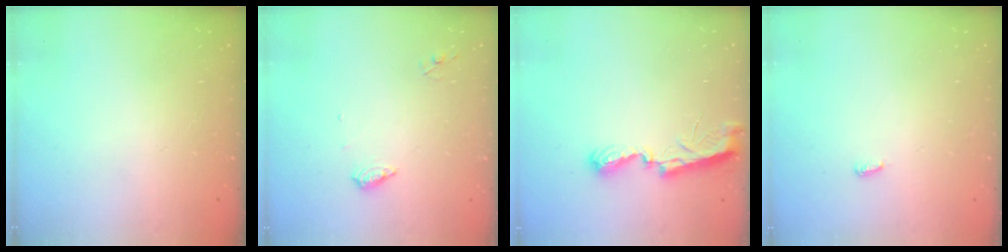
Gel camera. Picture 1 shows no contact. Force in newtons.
{"total": 6.3, "press": 6.2, "slide": 0.6}
{"total": 7.2, "press": 7.2, "slide": 0.1}
{"total": 2.9, "press": 2.9, "slide": 0.3}